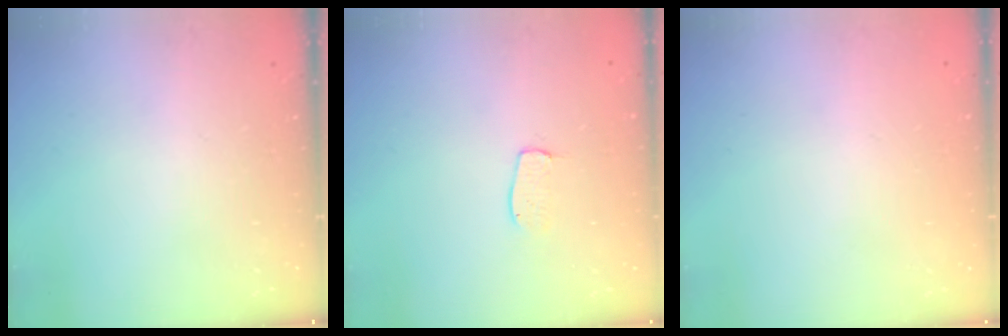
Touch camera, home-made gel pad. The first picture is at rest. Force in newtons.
{"total": 4.5, "press": 4.5, "slide": 0.3}
{"total": 0.0}